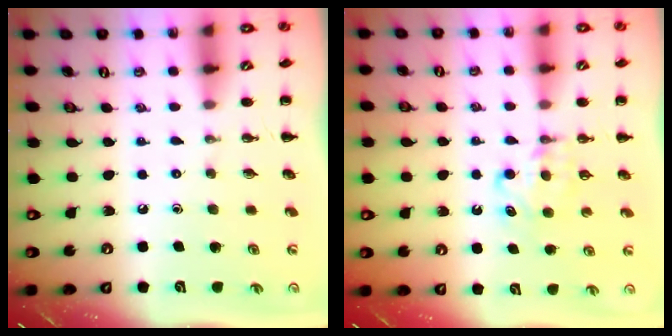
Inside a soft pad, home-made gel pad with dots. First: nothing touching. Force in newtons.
{"total": 5.3, "press": 5.1, "slide": 1.4}